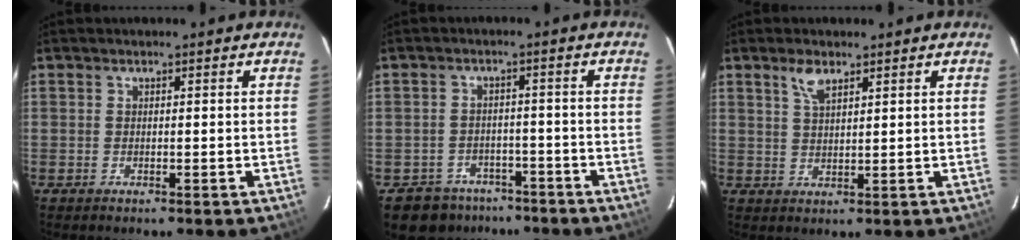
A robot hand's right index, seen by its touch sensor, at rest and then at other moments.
{"total": 7.4, "force": [-5.4, 5.1, 0.6], "torque": [-0.027, 0.023, -0.072]}
{"total": 3.6, "force": [2.4, 1.4, 2.3], "torque": [-0.044, 0.003, 0.046]}